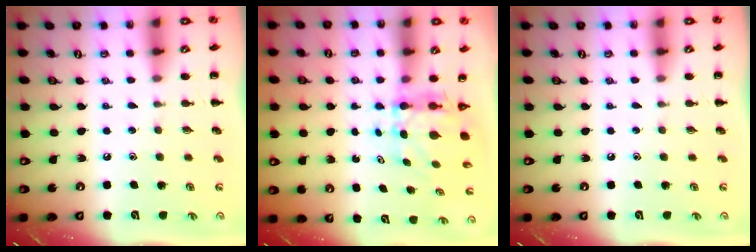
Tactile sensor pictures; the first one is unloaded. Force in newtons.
{"total": 5.3, "press": 5.1, "slide": 1.5}
{"total": 0.0}